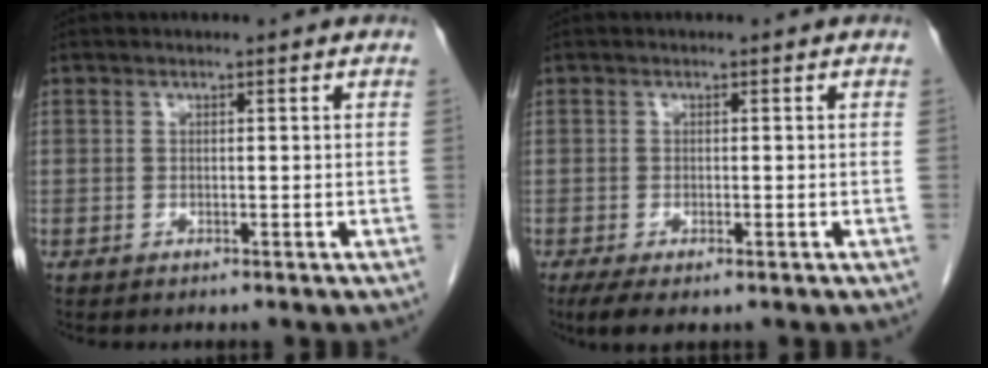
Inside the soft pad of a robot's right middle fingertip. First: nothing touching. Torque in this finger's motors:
{"motor_torque": [0.69, -0.49, 0.05, 0.05]}